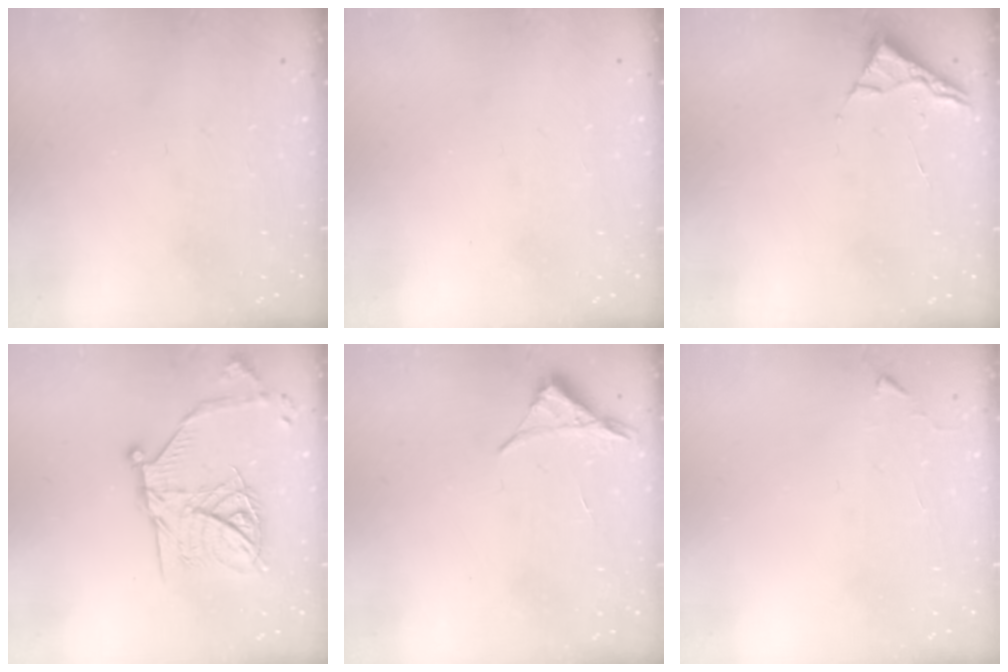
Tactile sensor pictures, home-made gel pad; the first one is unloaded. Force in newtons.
{"total": 1.5, "press": 1.5, "slide": 0.1}
{"total": 3.1, "press": 3.0, "slide": 0.4}
{"total": 19.4, "press": 19.3, "slide": 1.5}
{"total": 3.5, "press": 3.5, "slide": 0.6}
{"total": 2.7, "press": 2.6, "slide": 0.4}